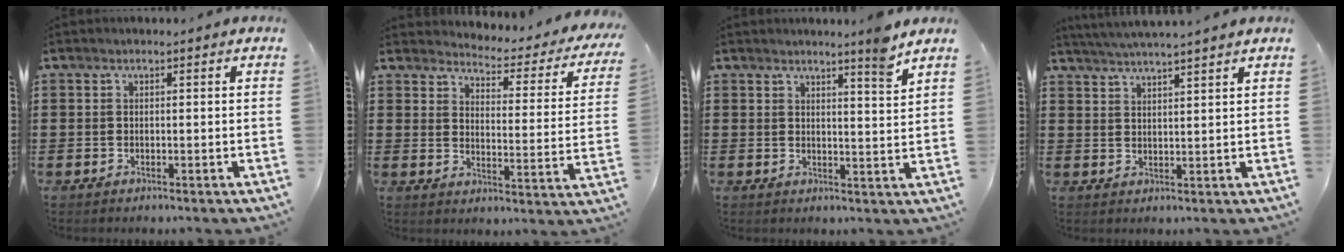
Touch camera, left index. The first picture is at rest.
{"total": 3.2, "force": [3.2, 0.1, 0.7], "torque": [-0.029, -0.036, 0.045]}
{"total": 4.4, "force": [3.8, -1.0, 2.0], "torque": [-0.034, -0.024, 0.062]}
{"total": 3.3, "force": [3.1, -1.0, 0.4], "torque": [-0.016, -0.012, 0.055]}